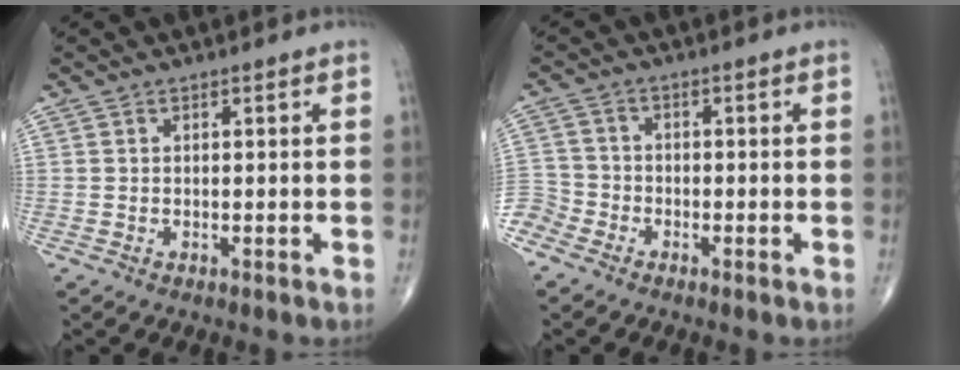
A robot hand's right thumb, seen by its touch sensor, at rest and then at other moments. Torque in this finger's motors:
{"motor_torque": [2.67, 2.33, -0.17, -0.18, 0.03]}